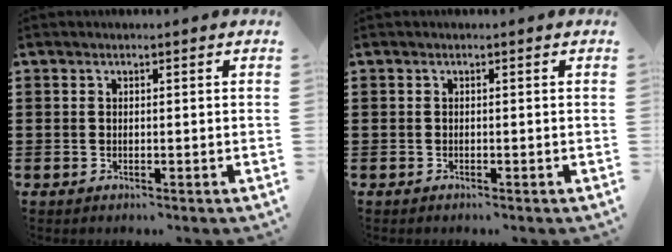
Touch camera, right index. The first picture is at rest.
{"total": 0.0}